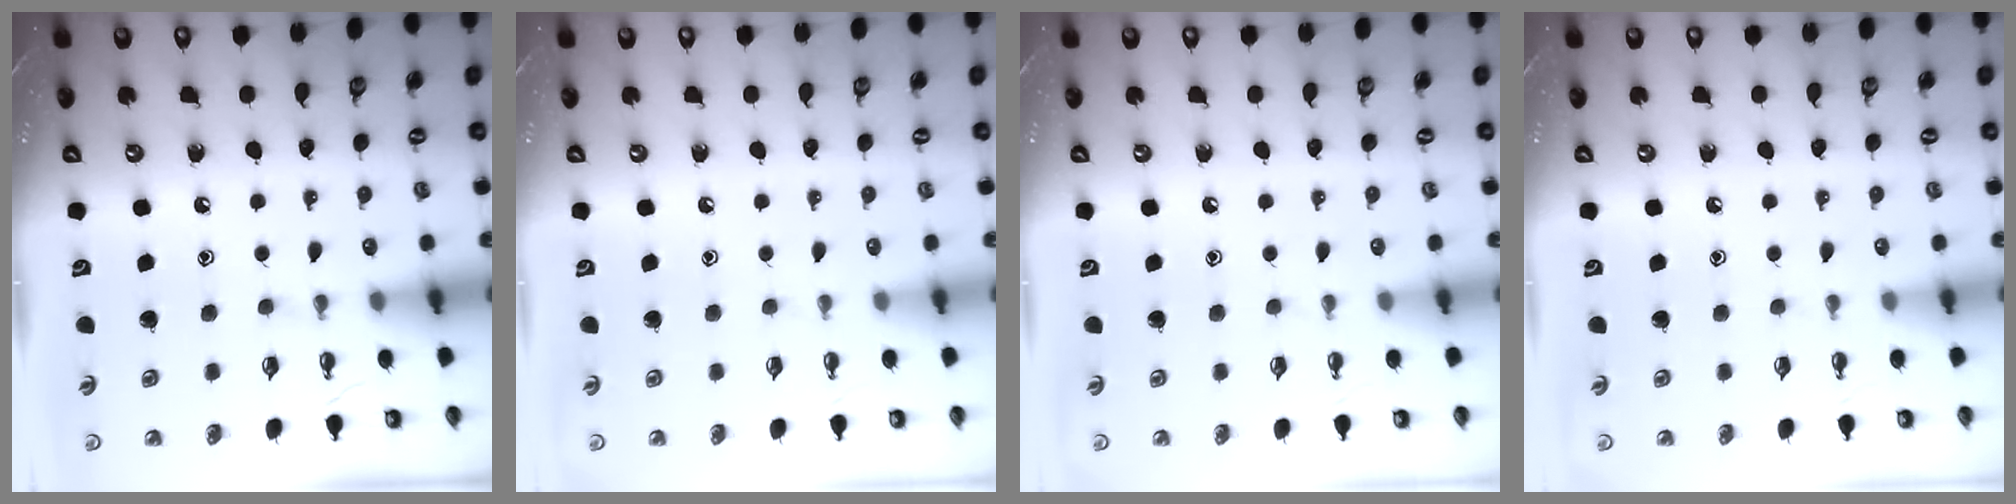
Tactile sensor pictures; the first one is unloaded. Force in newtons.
{"total": 0.0}
{"total": 0.0}
{"total": 0.0}